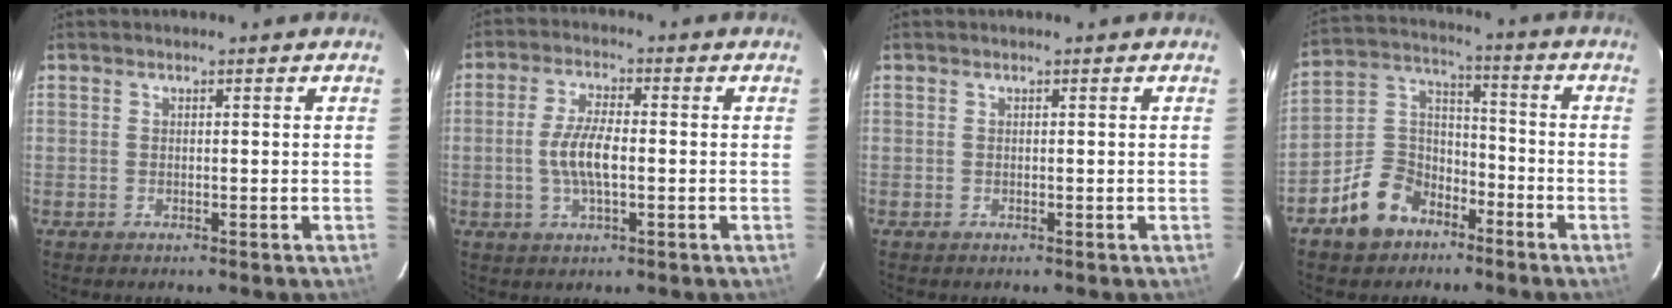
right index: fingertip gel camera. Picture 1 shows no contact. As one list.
[{"total": 6.9, "force": [-0.9, 2.2, 6.4], "torque": [-0.130, 0.003, -0.017]}, {"total": 0.0}, {"total": 11.2, "force": [-7.0, 7.5, 4.5], "torque": [-0.104, 0.042, -0.115]}]